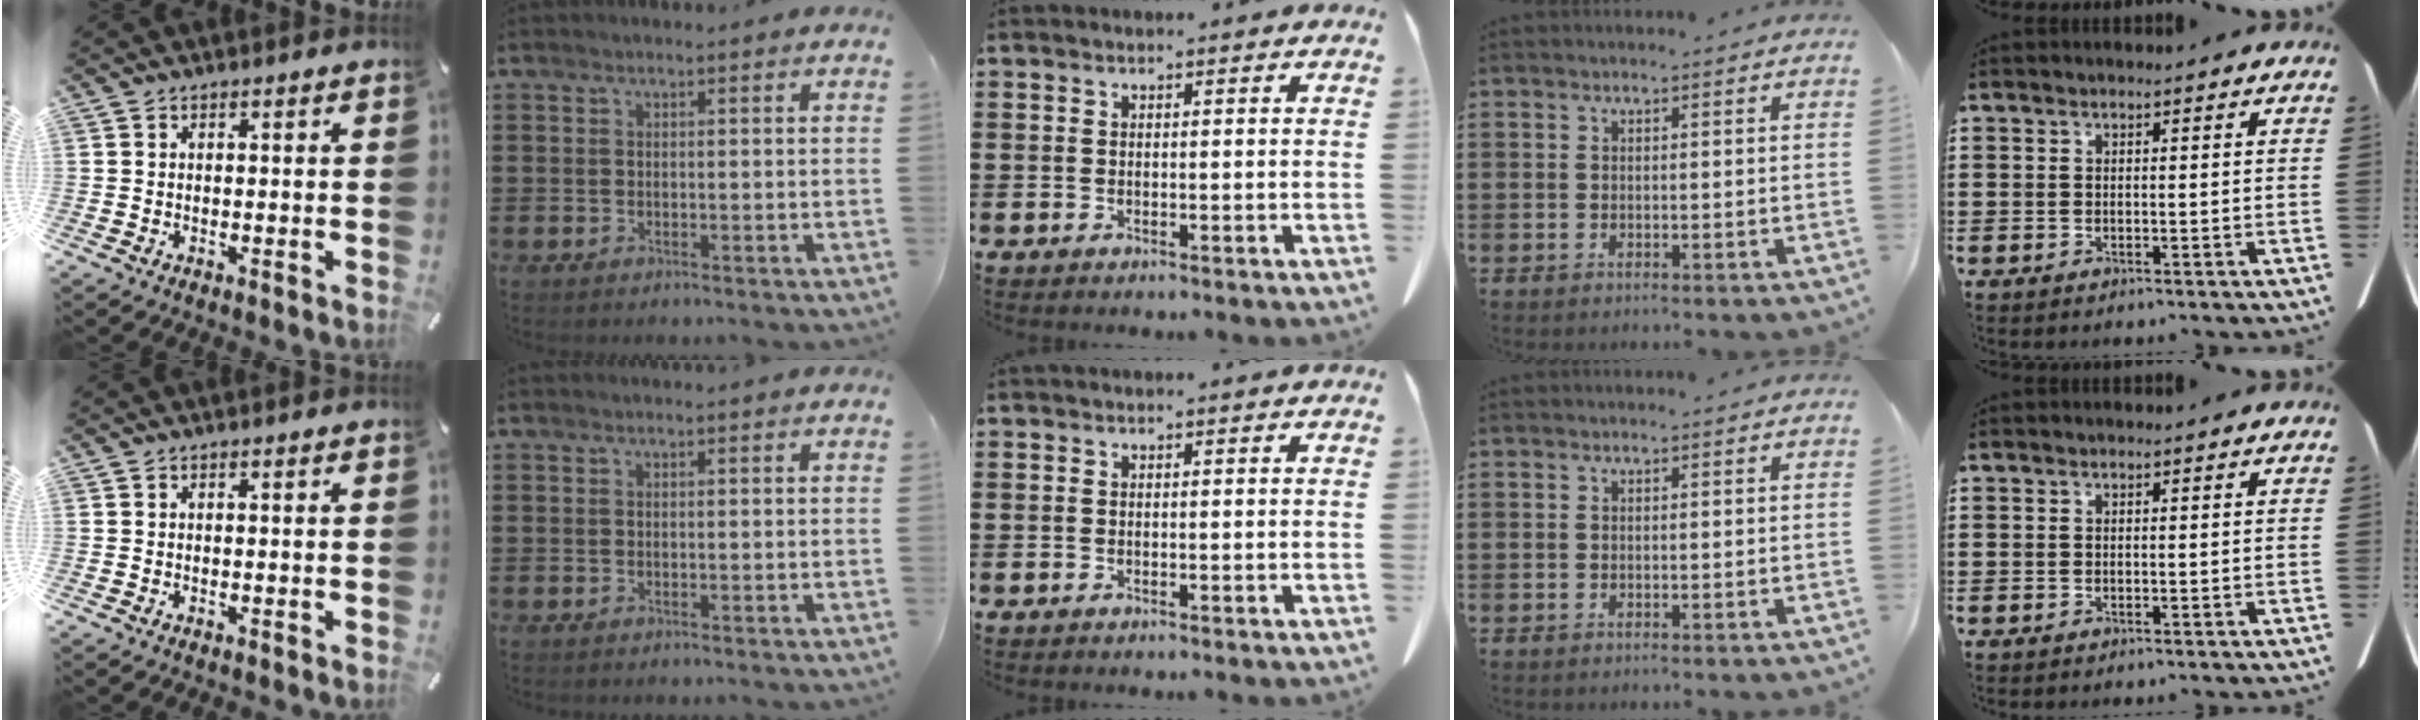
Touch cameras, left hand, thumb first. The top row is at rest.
{}